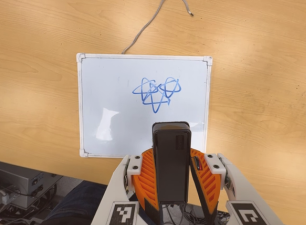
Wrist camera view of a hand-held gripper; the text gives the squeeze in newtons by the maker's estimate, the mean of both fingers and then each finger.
{"total": 5.7, "left": 5.5, "right": 6.0}